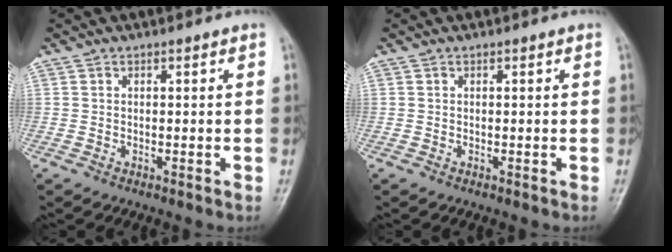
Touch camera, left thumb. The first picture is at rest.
{"total": 0.0}